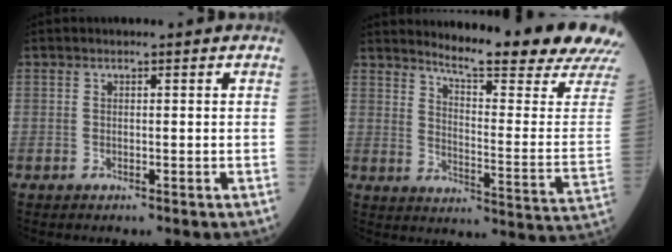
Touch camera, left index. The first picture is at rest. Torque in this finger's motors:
{"motor_torque": [1.06, -0.83, 0.28, 0.15]}